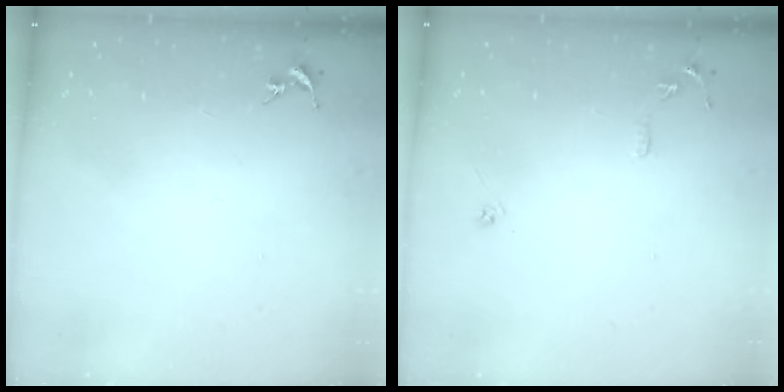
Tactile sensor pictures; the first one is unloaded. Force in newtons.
{"total": 7.9, "press": 7.9, "slide": 0.8}